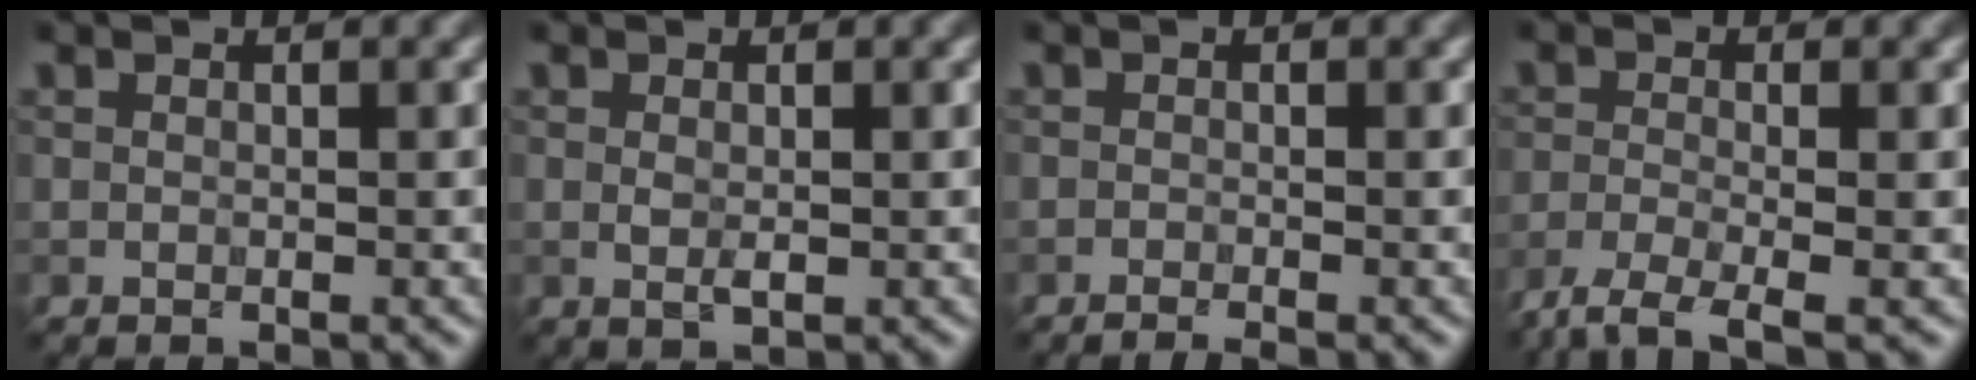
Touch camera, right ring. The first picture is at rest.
{"total": 1.2, "force": [0.1, 0.6, 1.0], "torque": [-0.023, -0.002, 0.002]}
{"total": 1.8, "force": [-1.3, 0.3, 1.2], "torque": [-0.020, 0.001, -0.020]}
{"total": 4.2, "force": [-3.2, 0.9, 2.7], "torque": [-0.056, -0.008, -0.072]}